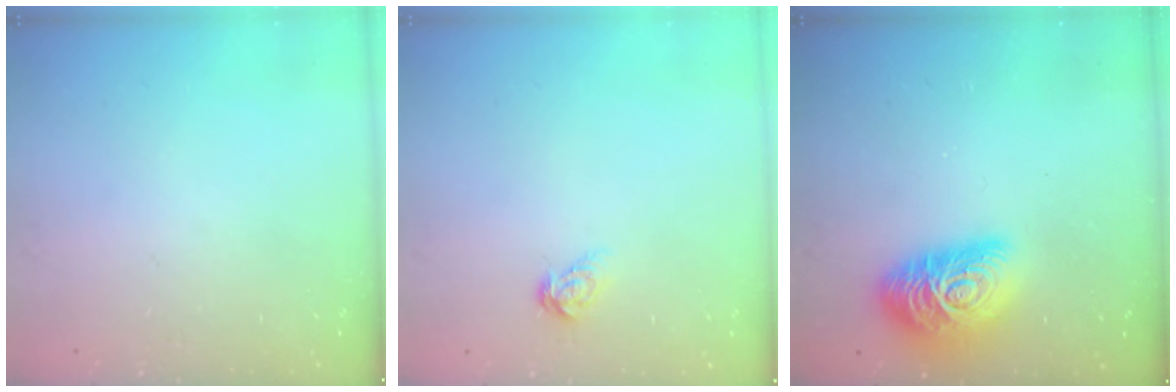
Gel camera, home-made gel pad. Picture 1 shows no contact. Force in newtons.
{"total": 6.2, "press": 6.2, "slide": 0.4}
{"total": 17.0, "press": 17.0, "slide": 0.7}